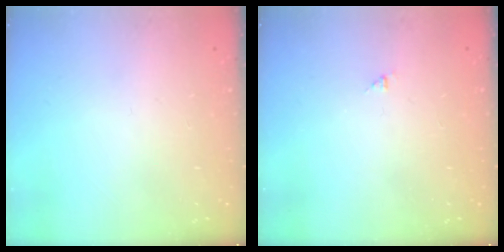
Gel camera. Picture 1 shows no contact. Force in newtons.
{"total": 1.0, "press": 1.0, "slide": 0.2}